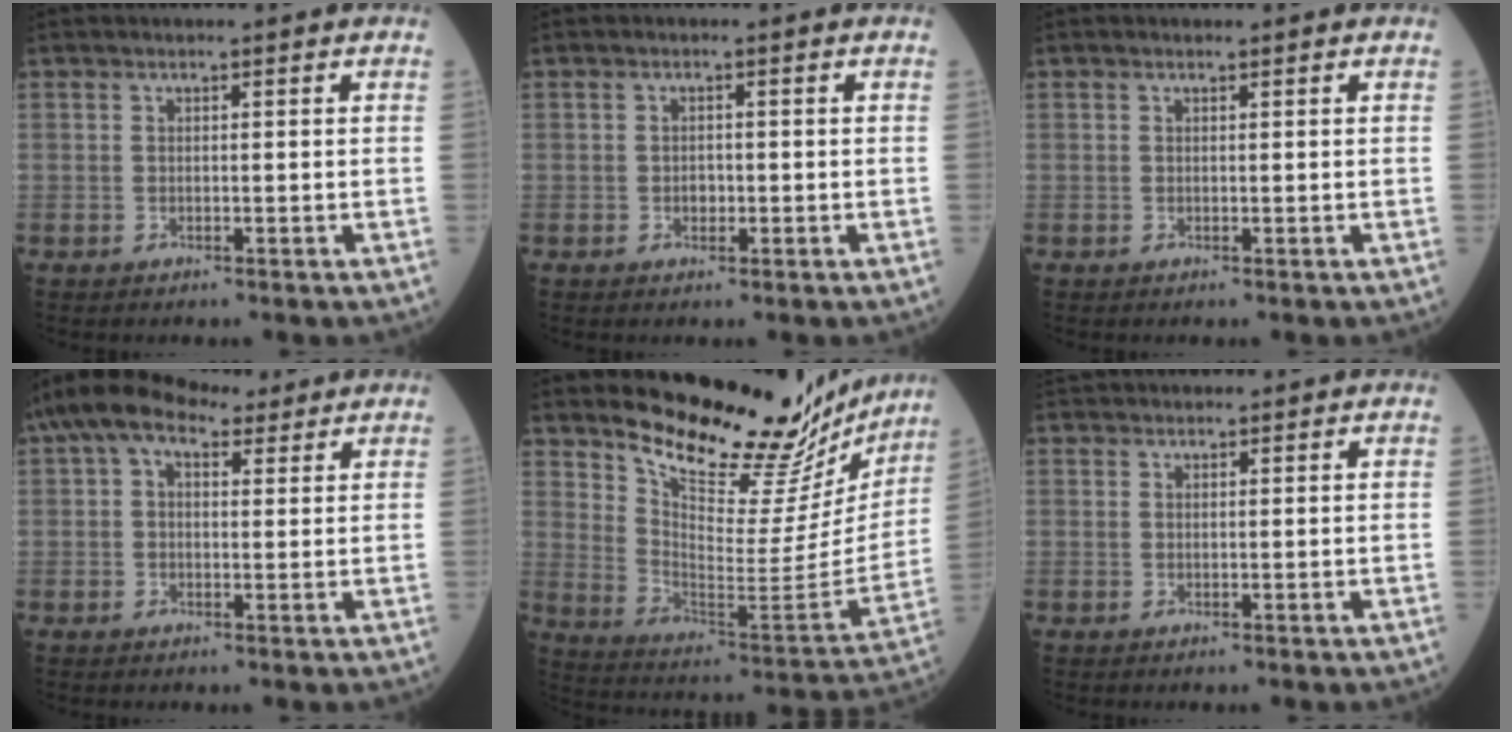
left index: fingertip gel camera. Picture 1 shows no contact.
{"total": 1.3, "force": [-0.4, 1.0, 0.8], "torque": [-0.013, 0.003, -0.005]}
{"total": 0.0}
{"total": 8.6, "force": [5.7, 4.1, 5.0], "torque": [-0.098, 0.047, 0.100]}
{"total": 22.8, "force": [20.2, 6.0, 8.7], "torque": [-0.126, -0.065, 0.281]}
{"total": 3.3, "force": [3.1, 0.8, 0.8], "torque": [-0.008, 0.037, 0.052]}